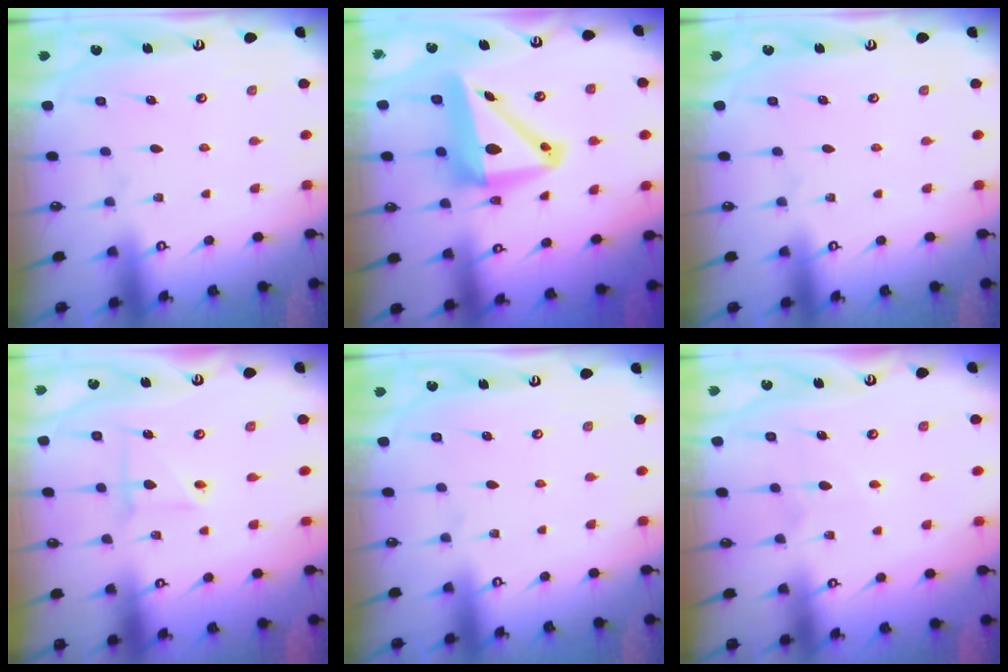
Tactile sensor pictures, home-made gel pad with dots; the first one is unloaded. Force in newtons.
{"total": 12.2, "press": 11.9, "slide": 2.7}
{"total": 0.0}
{"total": 3.3, "press": 3.2, "slide": 0.3}
{"total": 0.0}
{"total": 4.2, "press": 4.1, "slide": 0.4}